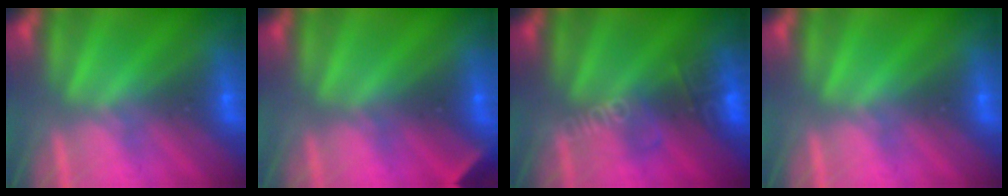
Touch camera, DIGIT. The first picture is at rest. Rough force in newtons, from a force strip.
{"total": 2.0}
{"total": 2.8}
{"total": 0.0}